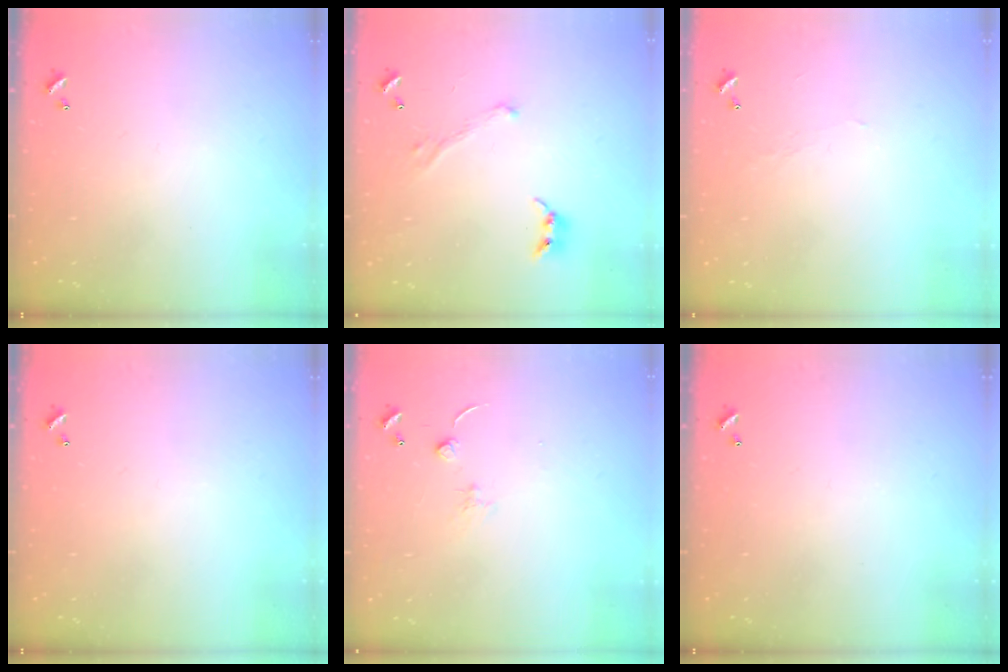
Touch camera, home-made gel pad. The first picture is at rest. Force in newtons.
{"total": 1.8, "press": 1.6, "slide": 0.9}
{"total": 1.7, "press": 1.7, "slide": 0.4}
{"total": 0.0}
{"total": 0.9, "press": 0.9, "slide": 0.3}
{"total": 0.0}